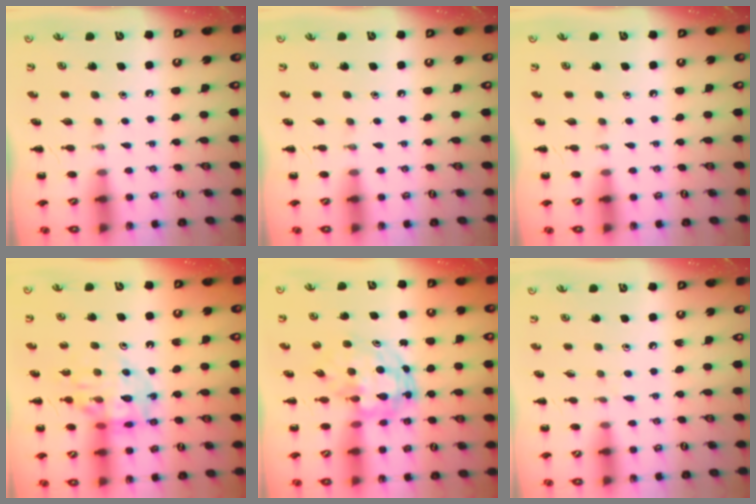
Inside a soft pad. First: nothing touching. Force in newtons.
{"total": 0.0}
{"total": 0.0}
{"total": 14.1, "press": 13.9, "slide": 2.4}
{"total": 5.0, "press": 4.9, "slide": 1.2}
{"total": 4.4, "press": 4.0, "slide": 2.0}